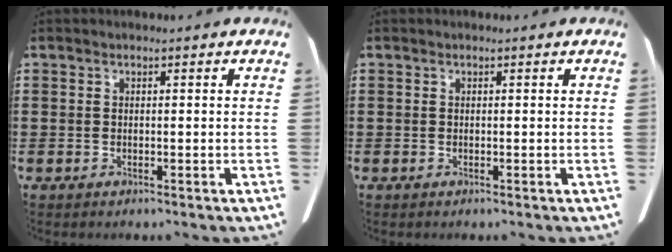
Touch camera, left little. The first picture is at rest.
{"total": 0.0}